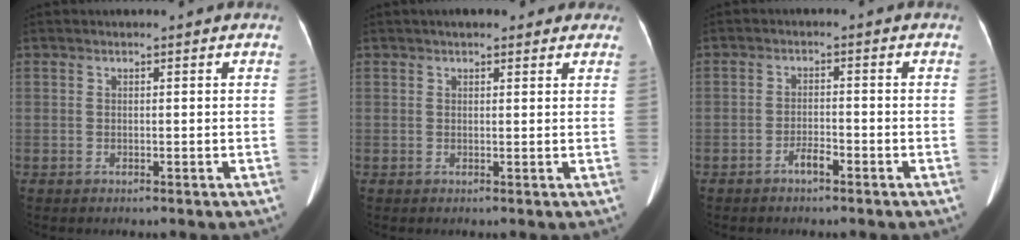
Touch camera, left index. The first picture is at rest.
{"total": 5.7, "force": [4.4, 2.0, 3.0], "torque": [-0.029, 0.027, 0.055]}
{"total": 2.3, "force": [-1.7, 0.5, 1.5], "torque": [-0.027, 0.001, -0.031]}